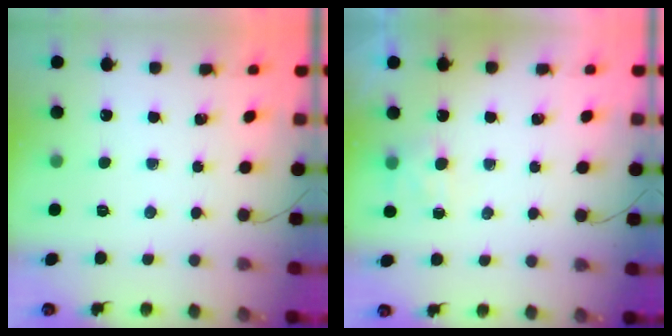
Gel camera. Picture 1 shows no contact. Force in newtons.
{"total": 5.4, "press": 5.2, "slide": 1.3}